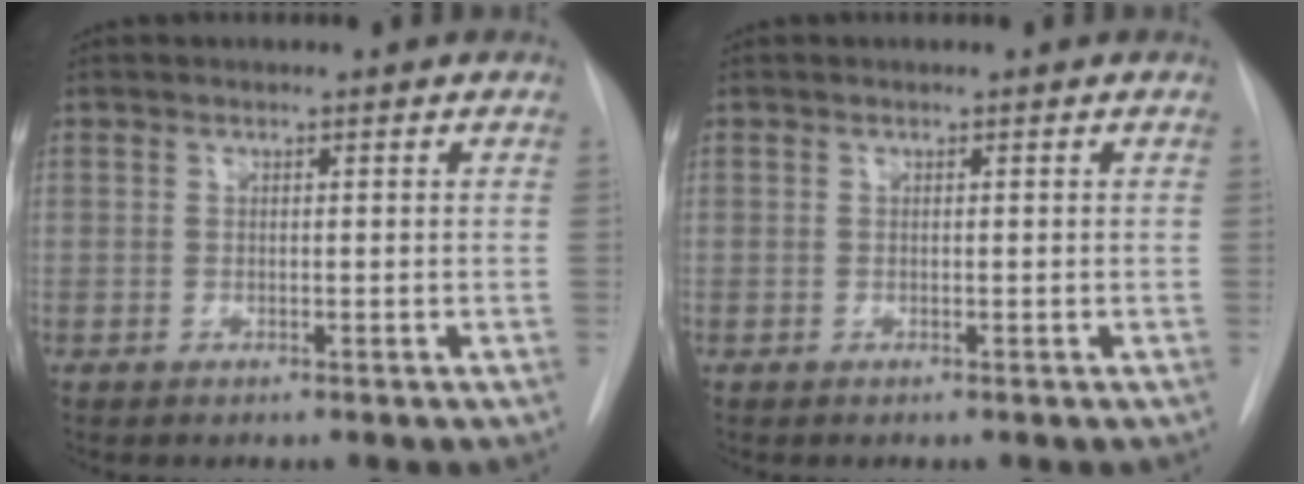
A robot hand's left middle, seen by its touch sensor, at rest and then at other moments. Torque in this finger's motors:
{"motor_torque": [0.00, 0.00, 0.00, 0.00]}